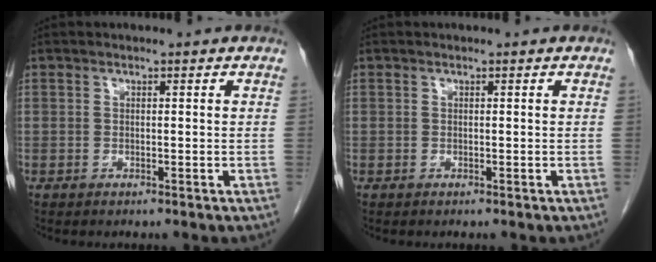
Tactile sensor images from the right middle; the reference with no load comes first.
{"total": 0.0}